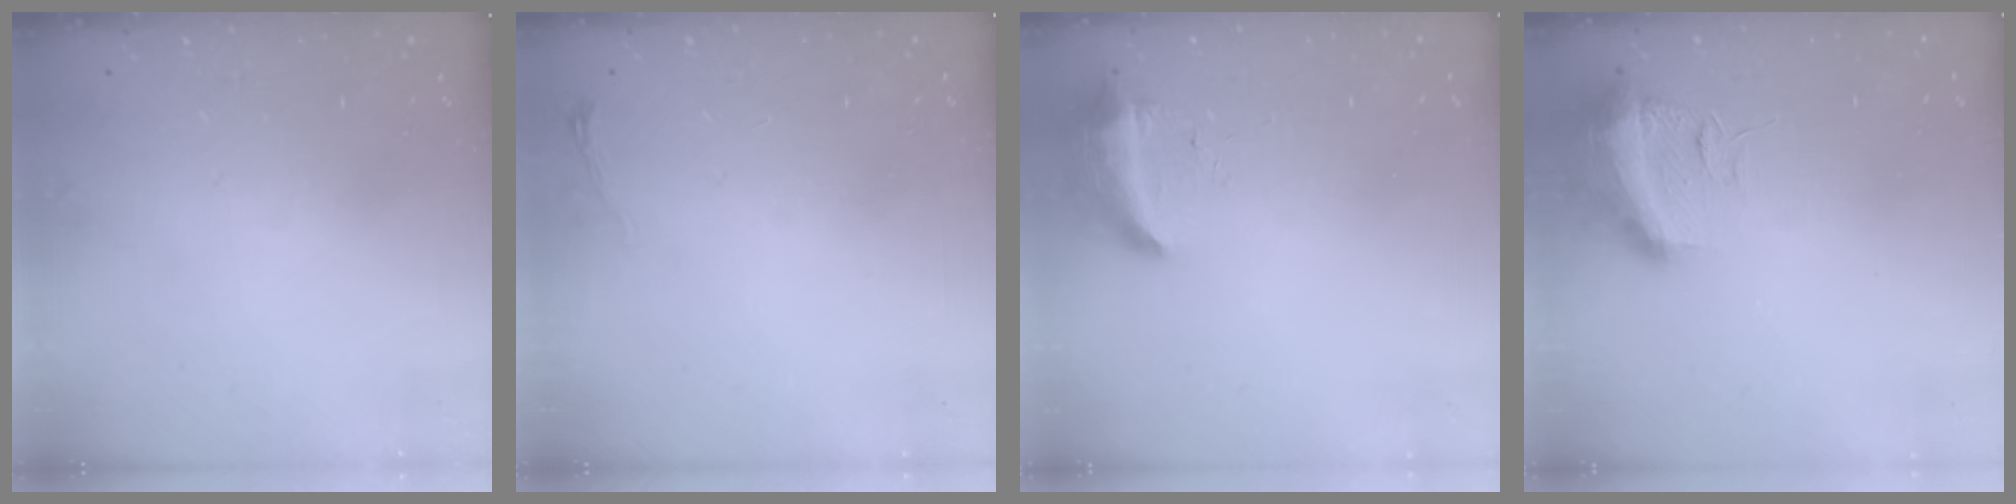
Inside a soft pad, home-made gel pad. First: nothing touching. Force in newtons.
{"total": 3.1, "press": 3.0, "slide": 0.9}
{"total": 8.3, "press": 8.3, "slide": 0.1}
{"total": 17.3, "press": 13.2, "slide": 11.2}